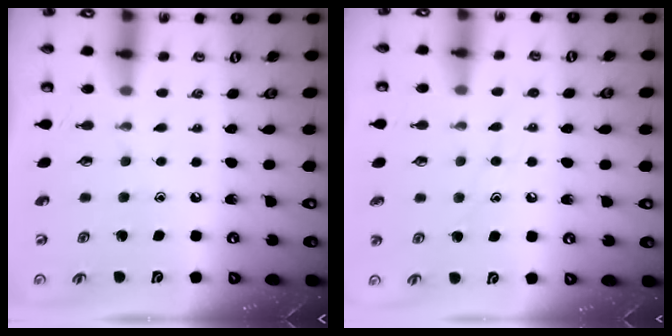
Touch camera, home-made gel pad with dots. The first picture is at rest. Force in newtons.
{"total": 7.6, "press": 7.6, "slide": 0.3}